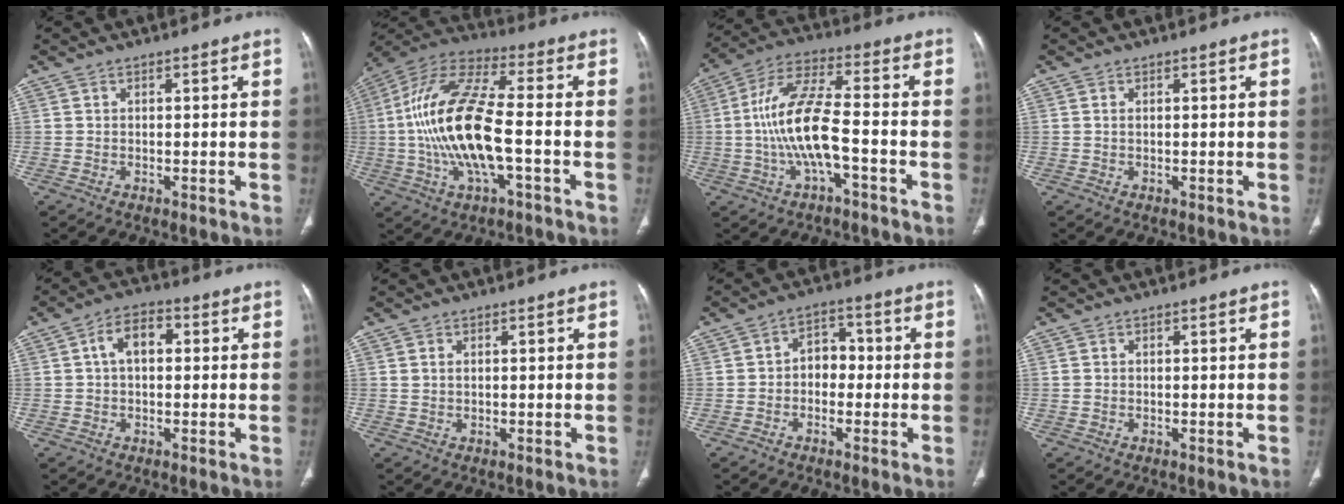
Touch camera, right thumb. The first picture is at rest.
{"total": 19.4, "force": [-2.3, 6.6, 18.1], "torque": [-0.376, 0.029, -0.043]}
{"total": 13.0, "force": [-2.7, 4.3, 12.0], "torque": [-0.256, 0.043, -0.050]}
{"total": 0.6, "force": [0.2, 0.3, 0.5], "torque": [-0.015, 0.005, 0.004]}
{"total": 6.3, "force": [1.0, 4.0, 4.8], "torque": [-0.073, 0.021, 0.007]}
{"total": 1.2, "force": [0.4, 0.8, 0.8], "torque": [-0.020, 0.001, 0.013]}
{"total": 5.3, "force": [-0.7, 4.1, 3.3], "torque": [-0.019, 0.024, -0.025]}
{"total": 0.6, "force": [0.0, 0.5, 0.3], "torque": [-0.004, 0.004, 0.002]}